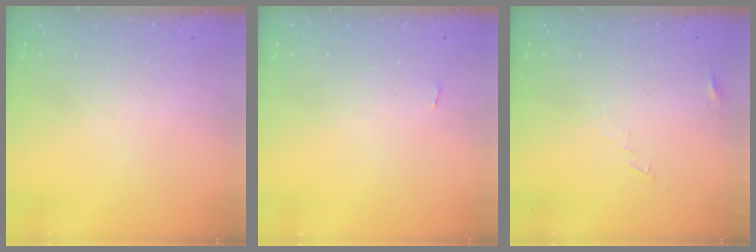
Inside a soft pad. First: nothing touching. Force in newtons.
{"total": 2.3, "press": 2.3, "slide": 0.3}
{"total": 3.0, "press": 3.0, "slide": 0.2}